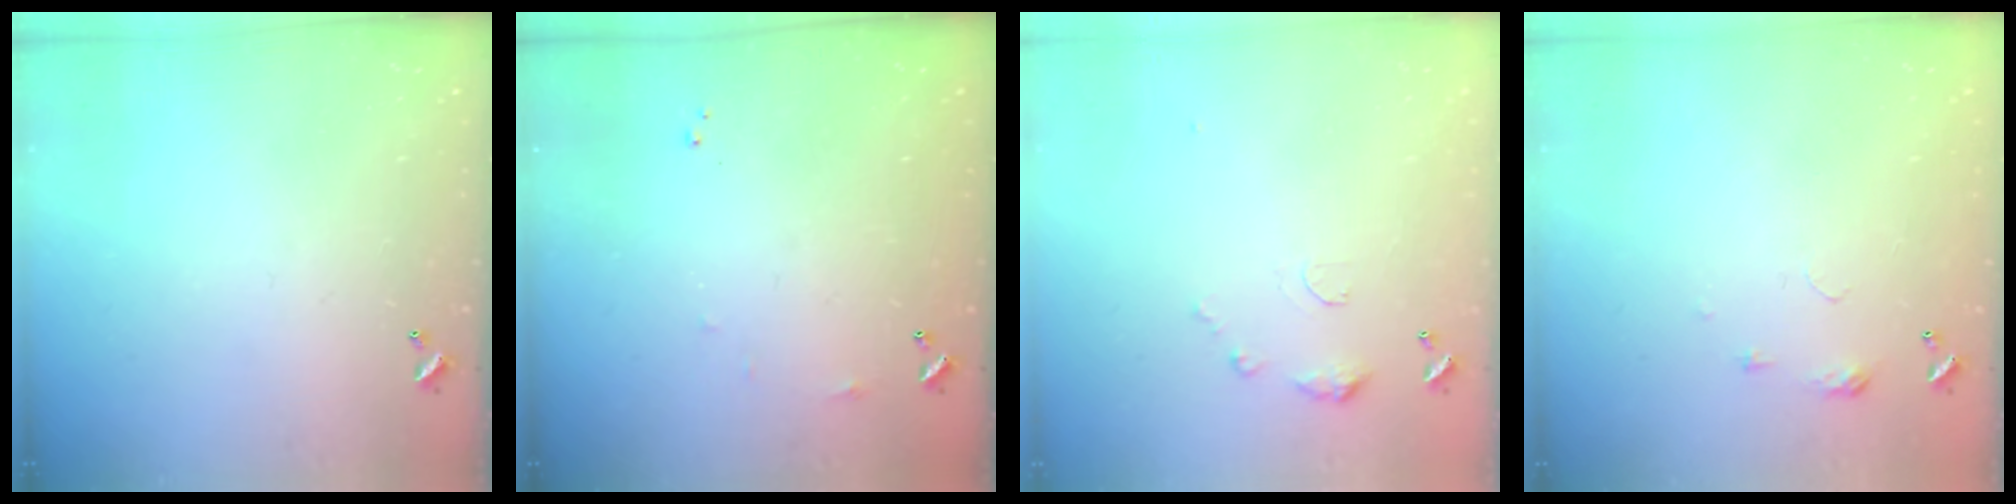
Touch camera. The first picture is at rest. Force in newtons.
{"total": 7.1, "press": 7.1, "slide": 0.8}
{"total": 6.4, "press": 6.4, "slide": 0.7}
{"total": 6.3, "press": 6.3, "slide": 0.6}